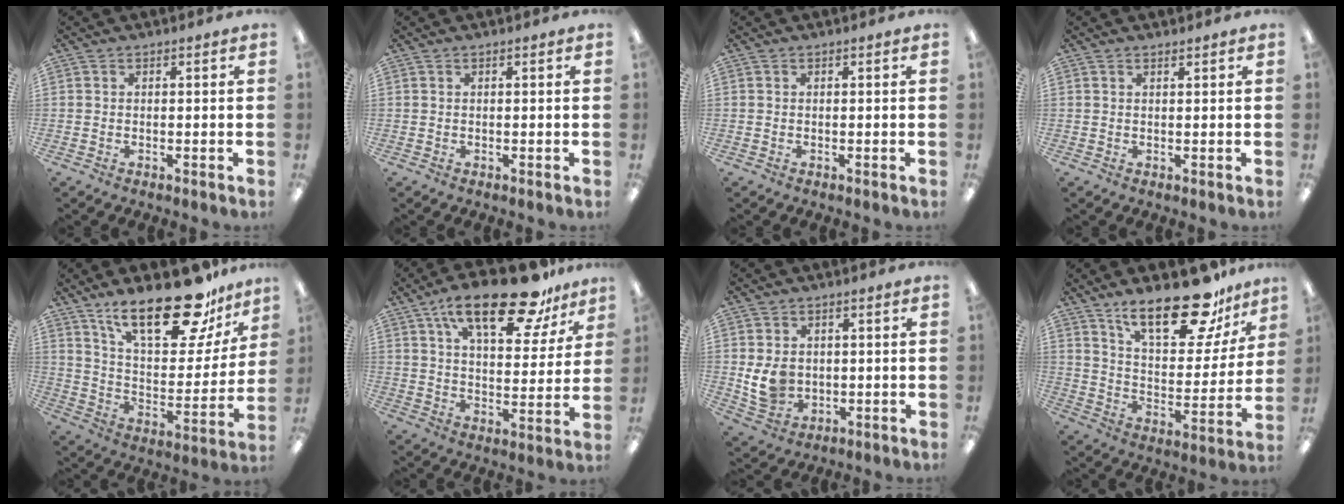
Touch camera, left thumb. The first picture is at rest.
{"total": 0.0}
{"total": 0.0}
{"total": 0.7, "force": [0.7, 0.1, 0.2], "torque": [-0.005, 0.000, 0.013]}
{"total": 24.6, "force": [17.3, 9.0, 15.0], "torque": [-0.235, -0.103, 0.292]}
{"total": 20.9, "force": [14.0, 7.9, 13.4], "torque": [-0.210, -0.072, 0.230]}
{"total": 6.8, "force": [0.6, 5.7, 3.7], "torque": [-0.071, -0.002, 0.011]}
{"total": 21.8, "force": [15.3, 8.4, 13.1], "torque": [-0.193, -0.091, 0.255]}